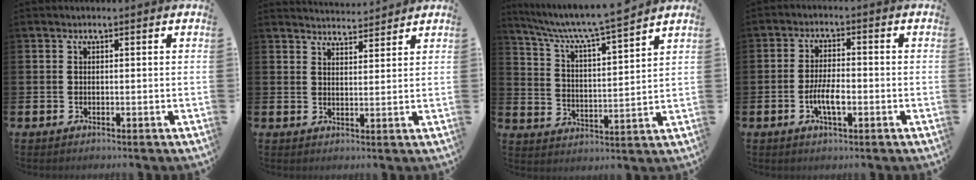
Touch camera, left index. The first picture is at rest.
{"total": 3.7, "force": [3.7, 0.3, -0.2], "torque": [-0.002, -0.023, 0.068]}
{"total": 7.3, "force": [6.8, 0.0, 2.6], "torque": [-0.083, -0.052, 0.114]}
{"total": 4.3, "force": [-1.1, 1.6, 3.8], "torque": [-0.067, 0.002, -0.024]}